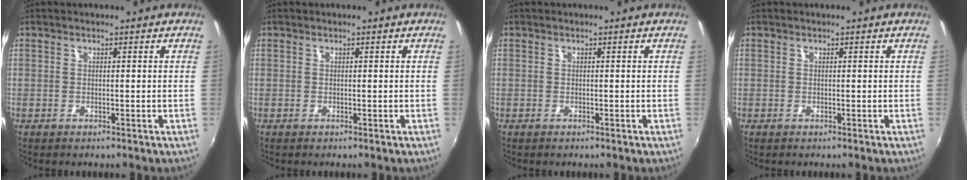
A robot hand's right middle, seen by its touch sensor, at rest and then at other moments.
{"total": 0.0}
{"total": 0.0}
{"total": 0.0}